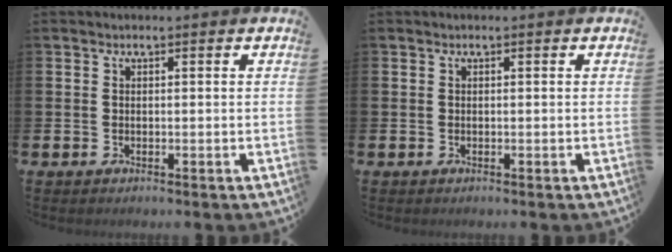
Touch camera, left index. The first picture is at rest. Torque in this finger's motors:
{"motor_torque": [-0.07, -0.05, 0.00, 0.00]}